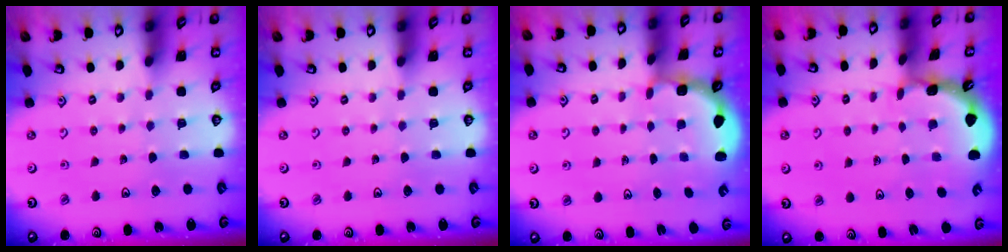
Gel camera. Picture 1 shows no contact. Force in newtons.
{"total": 0.0}
{"total": 2.7, "press": 2.4, "slide": 1.4}
{"total": 1.8, "press": 1.8, "slide": 0.1}